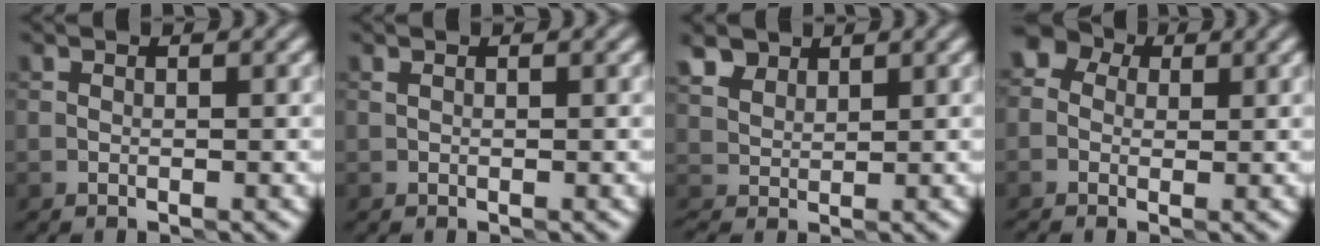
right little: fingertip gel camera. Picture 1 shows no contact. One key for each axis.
{"total": 0.0}
{"total": 2.3, "fx": 1.8, "fy": 1.2, "fz": 0.7, "tx": -0.022, "ty": 0.011, "tz": 0.040}
{"total": 3.7, "fx": 0.6, "fy": 3.3, "fz": 1.6, "tx": -0.015, "ty": 0.020, "tz": -0.021}